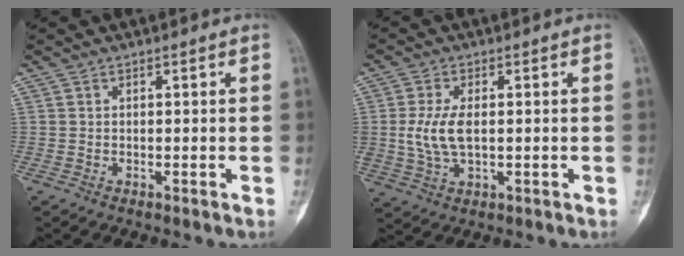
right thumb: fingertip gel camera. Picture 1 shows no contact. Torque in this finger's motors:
{"motor_torque": [1.21, 1.26, 0.37, -0.15, 0.19]}